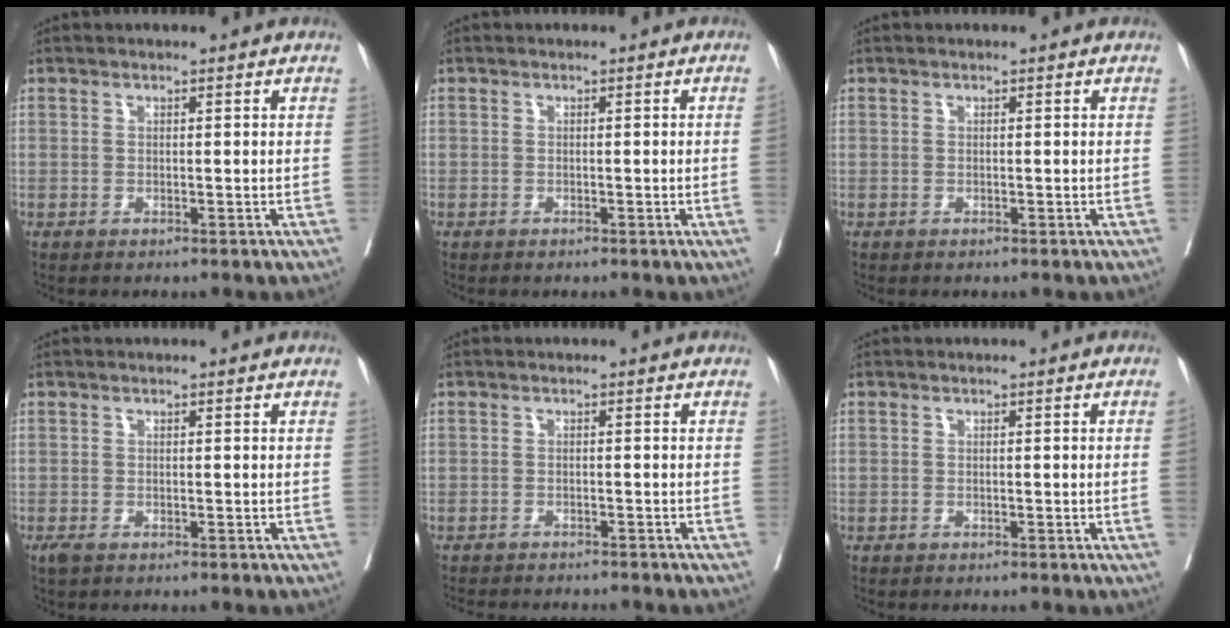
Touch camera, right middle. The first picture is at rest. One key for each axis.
{"total": 0.7, "fx": -0.1, "fy": -0.3, "fz": 0.7, "tx": -0.008, "ty": 0.000, "tz": -0.001}
{"total": 0.0}
{"total": 1.4, "fx": -0.9, "fy": 0.6, "fz": 0.9, "tx": -0.021, "ty": -0.006, "tz": -0.015}
{"total": 8.6, "fx": -8.1, "fy": 1.1, "fz": 2.8, "tx": -0.034, "ty": -0.011, "tz": -0.106}
{"total": 0.7, "fx": -0.1, "fy": -0.3, "fz": 0.6, "tx": -0.007, "ty": 0.000, "tz": -0.002}